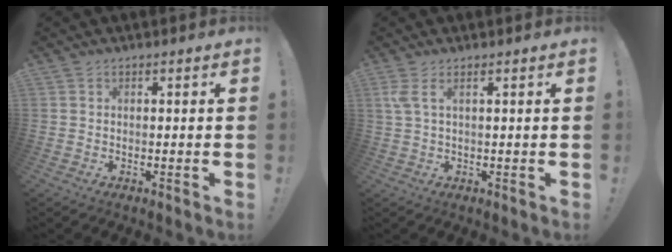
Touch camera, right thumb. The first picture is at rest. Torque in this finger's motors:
{"motor_torque": [-0.62, 0.21, -0.22, 0.31, 0.19]}